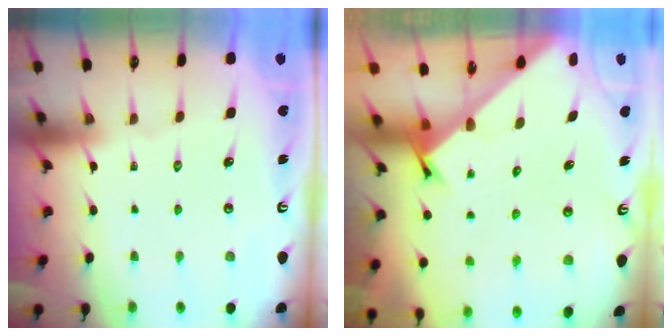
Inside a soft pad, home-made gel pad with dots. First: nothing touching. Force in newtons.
{"total": 2.4, "press": 2.4, "slide": 0.2}